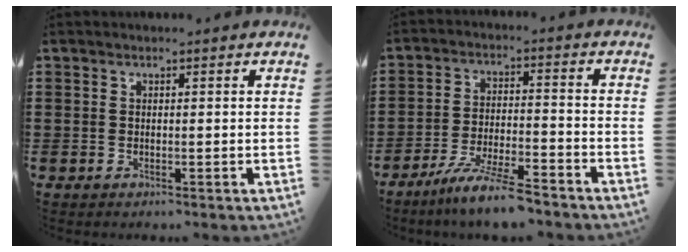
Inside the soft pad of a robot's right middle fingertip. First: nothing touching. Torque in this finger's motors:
{"motor_torque": [1.58, -0.56, 0.22, 0.20]}